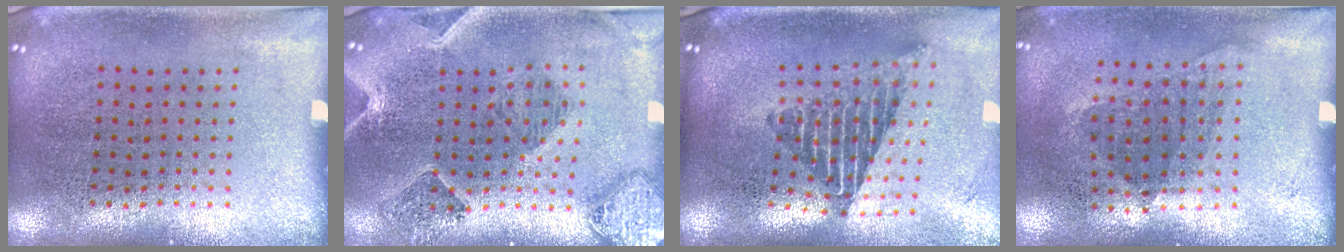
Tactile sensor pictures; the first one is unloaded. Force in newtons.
{"total": 1.4, "press": 1.4, "slide": 0.4}
{"total": 2.1, "press": 1.6, "slide": 1.4}
{"total": 1.0, "press": 0.8, "slide": 0.6}